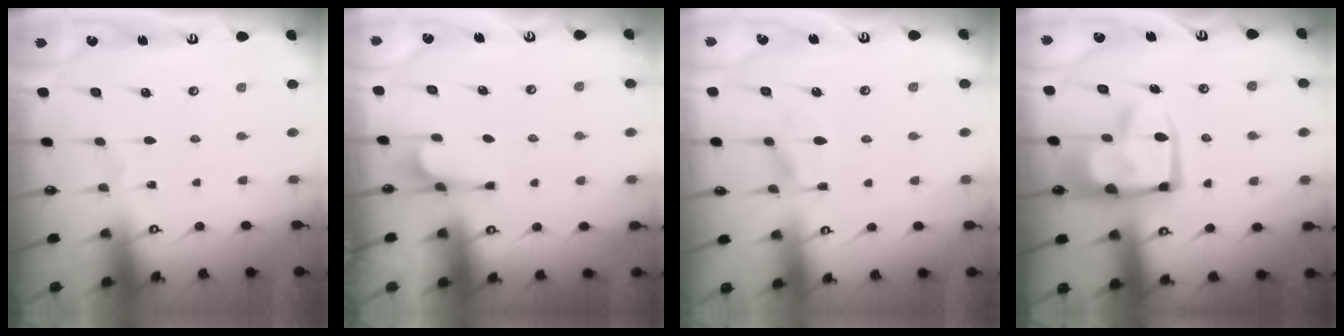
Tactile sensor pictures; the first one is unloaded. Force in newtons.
{"total": 2.8, "press": 2.7, "slide": 0.8}
{"total": 1.4, "press": 0.3, "slide": 1.4}
{"total": 15.0, "press": 14.9, "slide": 1.6}